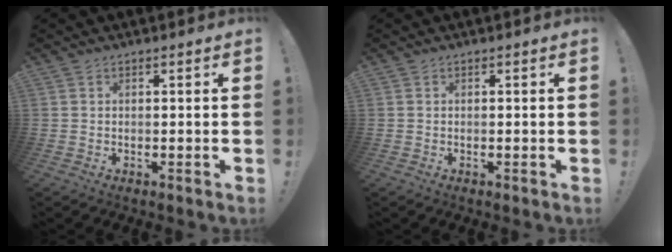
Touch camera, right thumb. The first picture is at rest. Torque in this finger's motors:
{"motor_torque": [-0.17, -0.16, -0.19, 0.14, 0.00]}